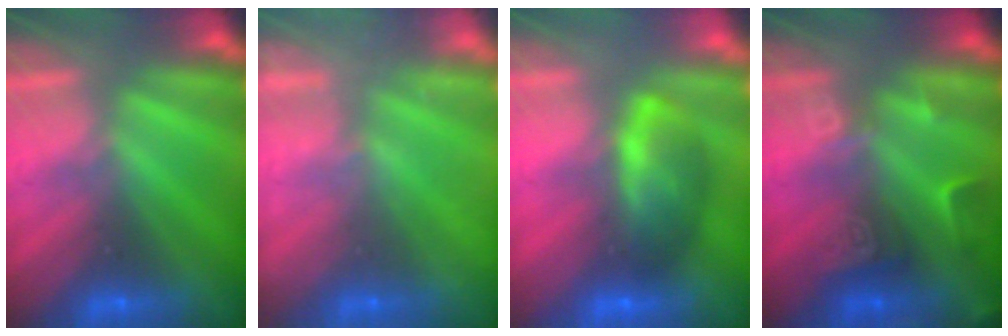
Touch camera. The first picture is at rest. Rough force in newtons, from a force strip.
{"total": 2.4}
{"total": 7.5}
{"total": 2.6}